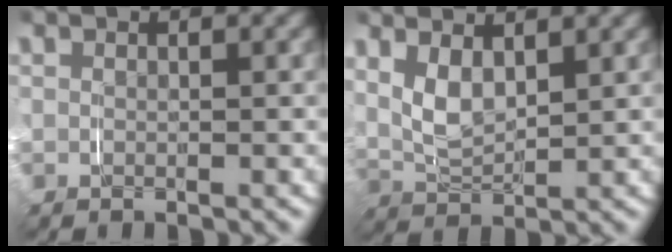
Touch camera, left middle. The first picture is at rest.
{"total": 5.0, "force": [1.4, 3.3, 3.4], "torque": [-0.090, -0.014, 0.029]}